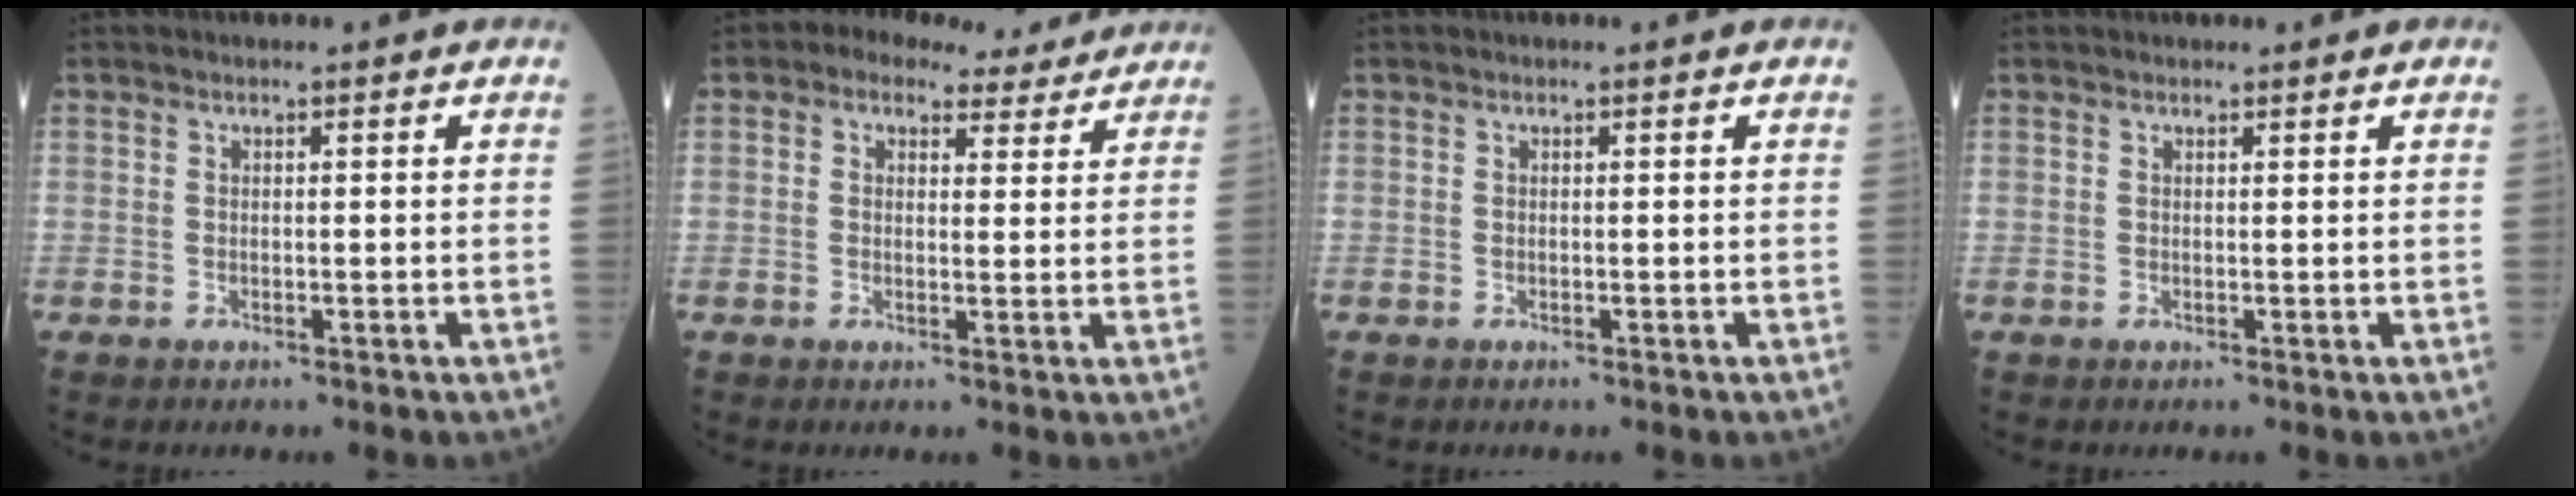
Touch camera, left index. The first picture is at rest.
{"total": 6.5, "force": [5.0, 3.5, 2.0], "torque": [-0.025, 0.023, 0.060]}
{"total": 0.0}
{"total": 0.6, "force": [0.5, 0.3, 0.1], "torque": [-0.006, 0.000, 0.006]}